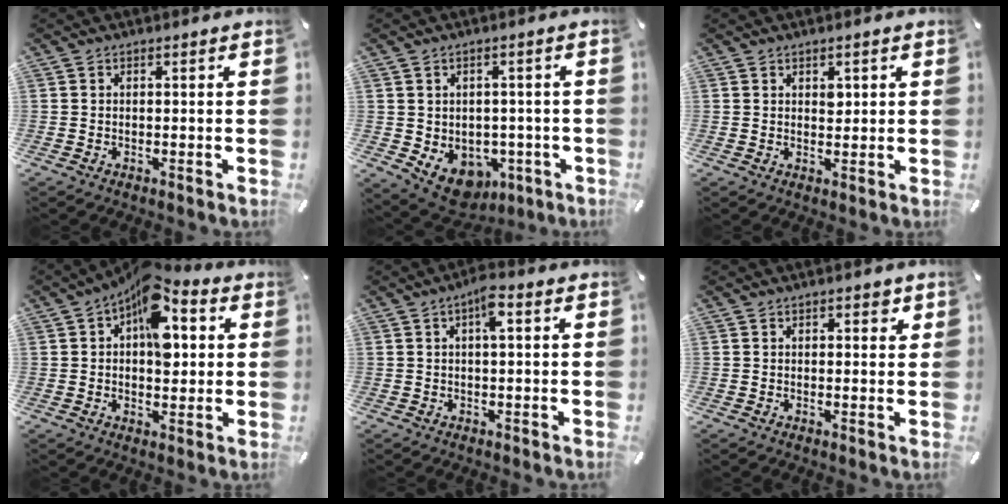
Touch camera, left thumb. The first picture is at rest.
{"total": 7.2, "force": [-2.4, 6.2, 2.7], "torque": [-0.037, 0.001, -0.037]}
{"total": 1.9, "force": [0.8, 1.4, 1.1], "torque": [0.003, -0.008, 0.009]}
{"total": 13.3, "force": [4.7, 7.7, 9.8], "torque": [-0.117, -0.033, 0.079]}
{"total": 4.5, "force": [1.3, 1.4, 4.1], "torque": [-0.068, 0.003, 0.017]}
{"total": 1.7, "force": [0.9, 1.0, 1.0], "torque": [-0.007, -0.002, 0.011]}